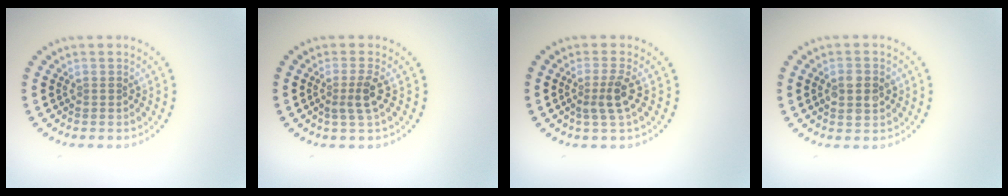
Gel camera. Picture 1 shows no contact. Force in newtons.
{"total": 2.2, "press": 1.7, "slide": 1.3}
{"total": 2.4, "press": 1.8, "slide": 1.6}
{"total": 2.7, "press": 2.7, "slide": 0.1}